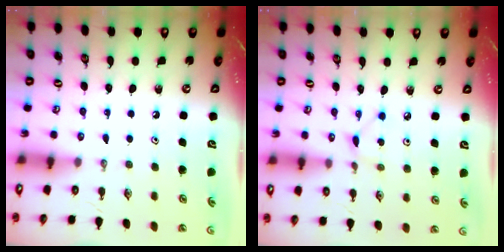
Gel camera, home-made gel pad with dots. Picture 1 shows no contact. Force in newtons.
{"total": 3.7, "press": 3.7, "slide": 0.4}